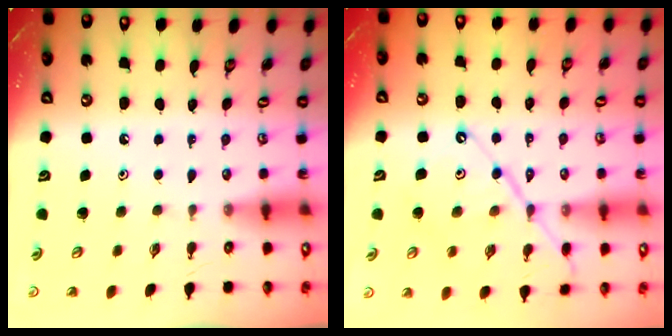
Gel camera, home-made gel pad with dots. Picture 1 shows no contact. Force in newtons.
{"total": 13.5, "press": 13.4, "slide": 1.4}